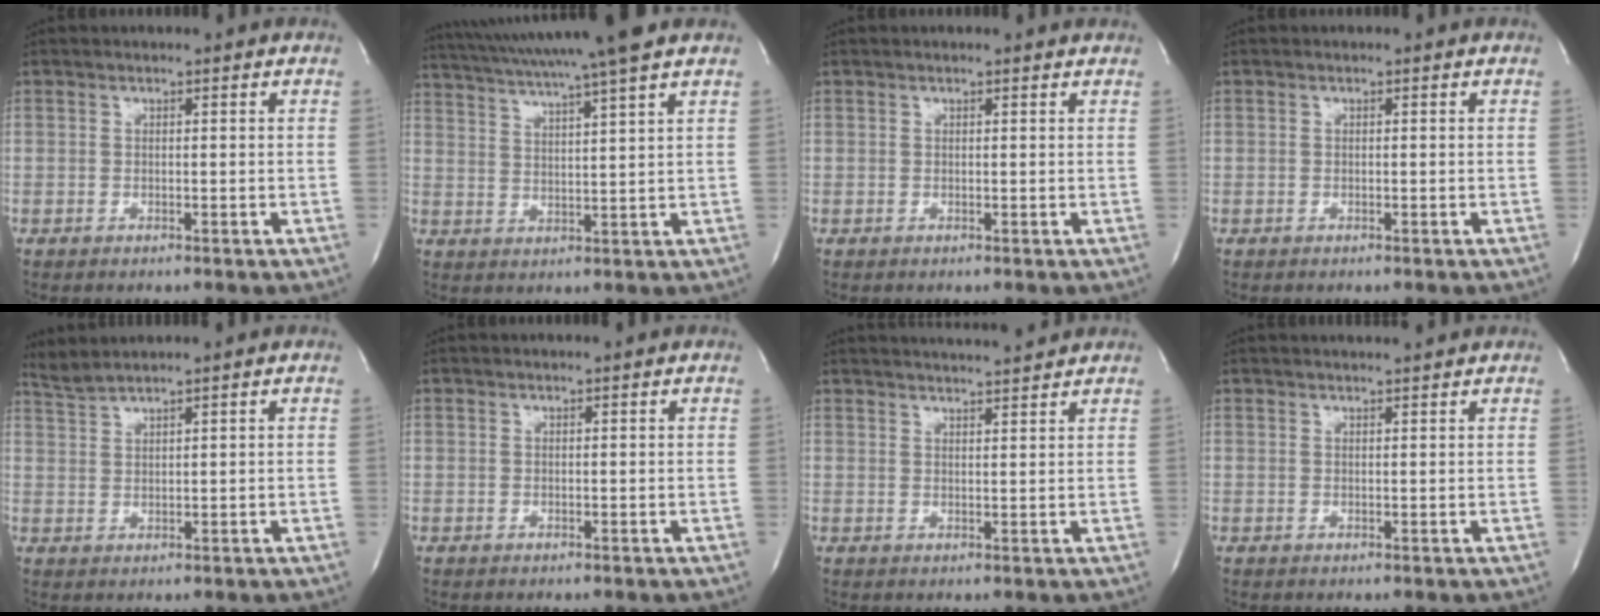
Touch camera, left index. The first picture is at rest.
{"total": 15.0, "force": [12.6, -1.3, 7.9], "torque": [-0.144, 0.008, 0.182]}
{"total": 2.3, "force": [2.2, 0.4, 0.7], "torque": [-0.011, 0.011, 0.015]}
{"total": 0.0}
{"total": 2.7, "force": [2.5, -0.9, 0.3], "torque": [-0.014, 0.008, 0.060]}
{"total": 0.7, "force": [0.6, 0.0, 0.4], "torque": [-0.004, 0.006, 0.008]}
{"total": 9.4, "force": [8.9, 0.1, 3.0], "torque": [-0.052, 0.010, 0.120]}
{"total": 3.8, "force": [3.6, 0.1, 1.3], "torque": [-0.017, 0.016, 0.041]}